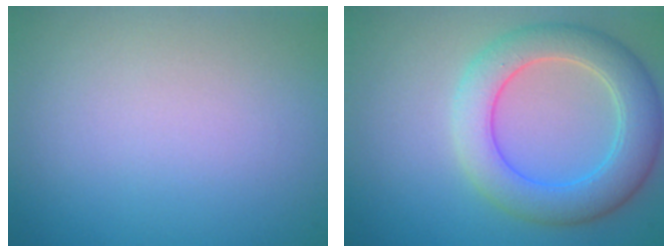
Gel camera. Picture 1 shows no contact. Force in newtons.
{"total": 5.9, "press": 5.9, "slide": 0.2}